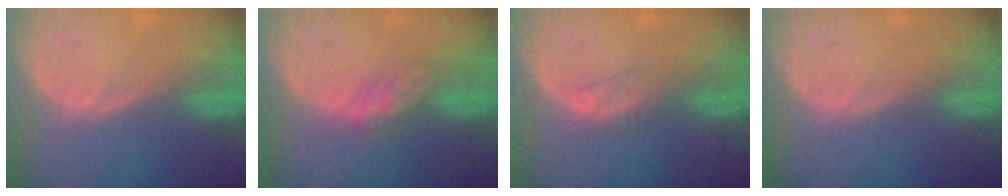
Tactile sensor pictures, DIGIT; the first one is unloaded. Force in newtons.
{"total": 4.5, "press": 4.5, "slide": 0.3}
{"total": 1.8, "press": 1.8, "slide": 0.1}
{"total": 0.0}